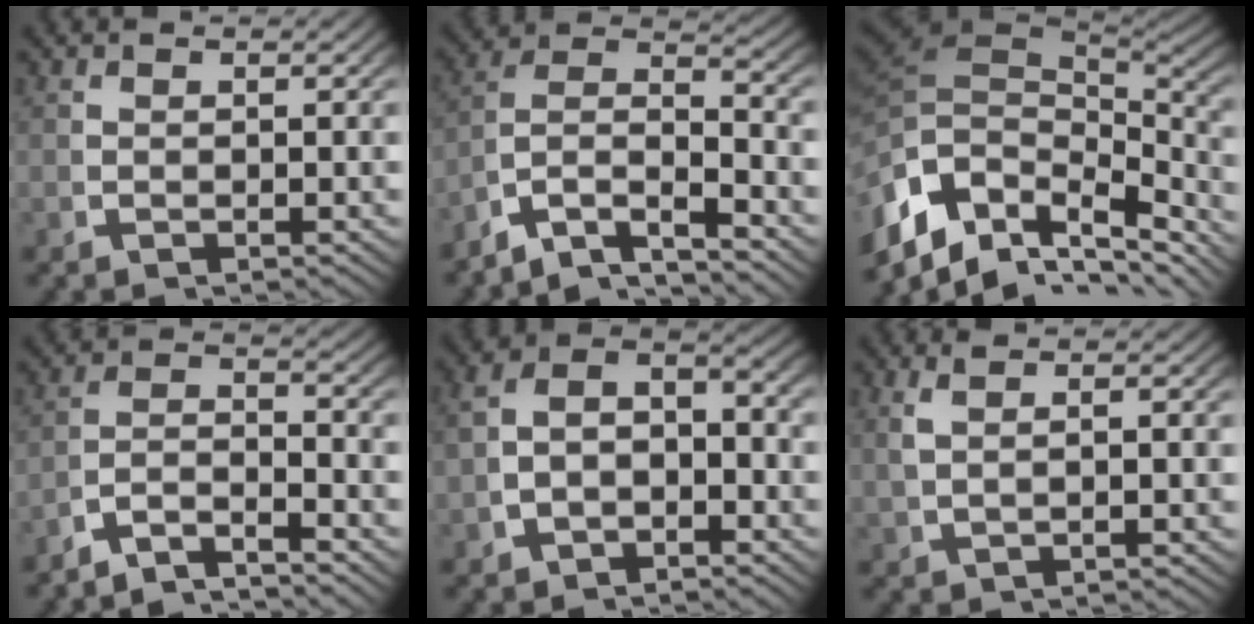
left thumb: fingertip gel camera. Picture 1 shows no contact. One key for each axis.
{"total": 11.3, "fx": -2.7, "fy": 8.4, "fz": 7.0, "tx": -0.158, "ty": -0.040, "tz": -0.050}
{"total": 12.4, "fx": -2.0, "fy": 8.3, "fz": 8.9, "tx": -0.161, "ty": -0.038, "tz": -0.010}
{"total": 5.5, "fx": -3.7, "fy": 2.6, "fz": 3.2, "tx": -0.053, "ty": -0.023, "tz": -0.064}
{"total": 6.4, "fx": -0.5, "fy": 4.5, "fz": 4.4, "tx": -0.077, "ty": -0.005, "tz": -0.009}
{"total": 2.2, "fx": 0.9, "fy": 0.5, "fz": 2.0, "tx": -0.041, "ty": 0.011, "tz": 0.020}